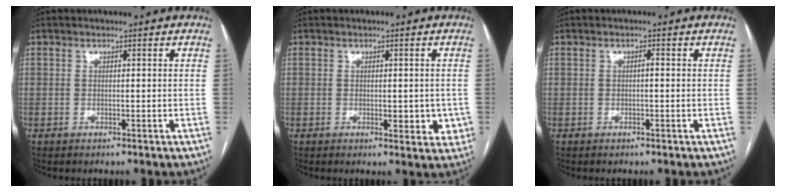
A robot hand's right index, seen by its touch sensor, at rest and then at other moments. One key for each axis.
{"total": 4.1, "fx": -0.7, "fy": 1.9, "fz": 3.5, "tx": -0.031, "ty": -0.003, "tz": -0.006}
{"total": 0.6, "fx": -0.1, "fy": 0.2, "fz": 0.6, "tx": -0.011, "ty": 0.002, "tz": -0.002}